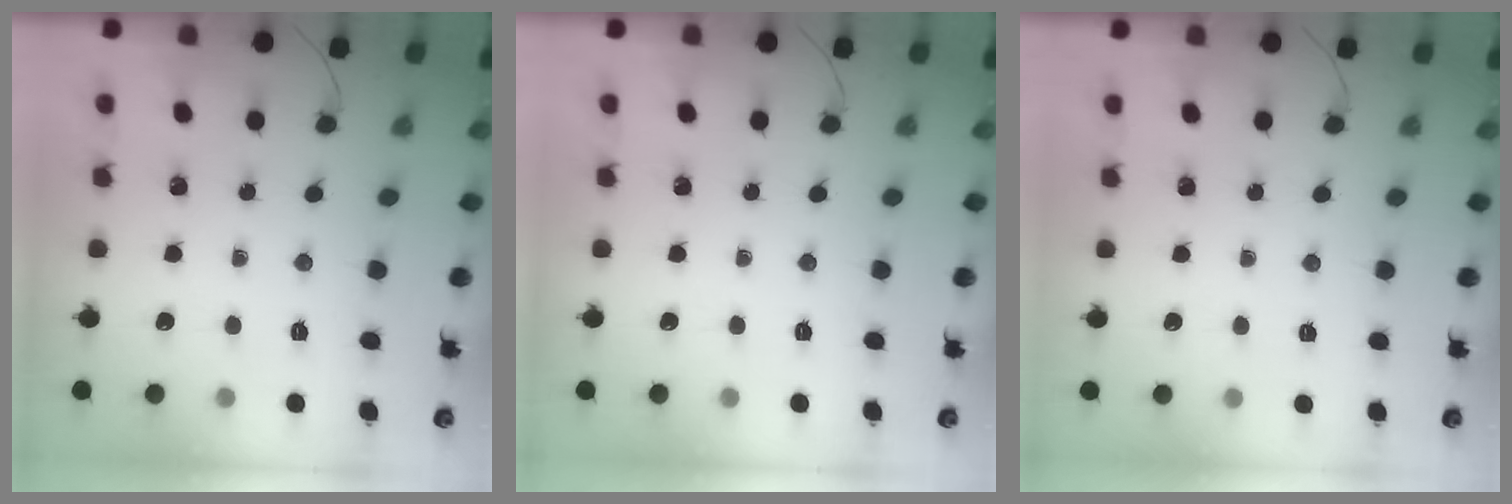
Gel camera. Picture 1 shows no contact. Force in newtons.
{"total": 0.0}
{"total": 2.4, "press": 2.1, "slide": 1.2}